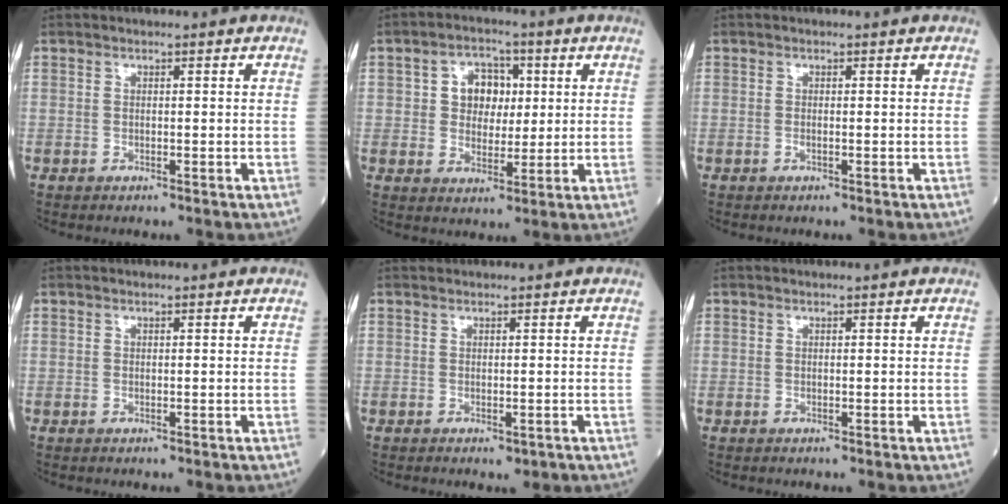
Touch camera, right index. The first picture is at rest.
{"total": 6.4, "force": [1.5, 4.7, 4.1], "torque": [-0.065, 0.018, 0.028]}
{"total": 0.0}
{"total": 0.0}
{"total": 1.1, "force": [-0.2, 0.8, 0.8], "torque": [-0.010, 0.003, 0.003]}
{"total": 0.0}